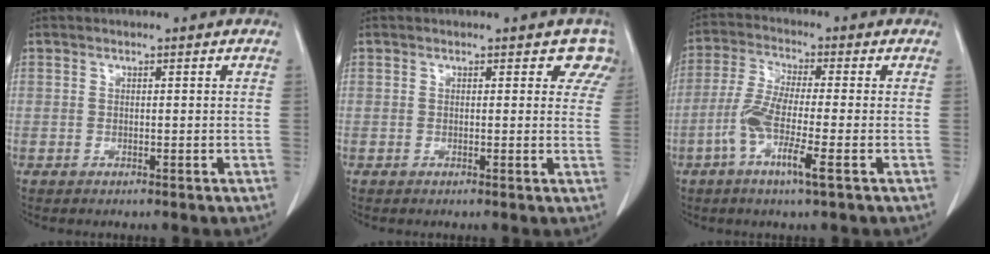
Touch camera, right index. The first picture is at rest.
{"total": 3.7, "force": [2.8, 2.2, 0.9], "torque": [0.022, -0.005, 0.008]}
{"total": 9.0, "force": [-3.2, 0.2, 8.4], "torque": [-0.170, -0.008, -0.067]}